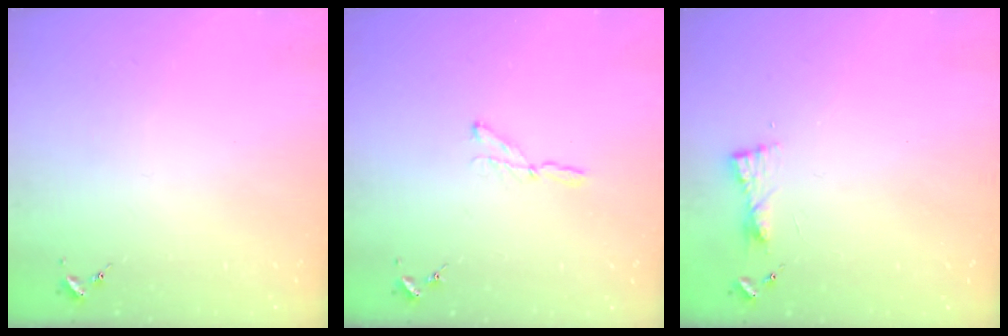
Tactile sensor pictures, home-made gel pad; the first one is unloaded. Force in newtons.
{"total": 3.9, "press": 3.8, "slide": 0.4}
{"total": 4.5, "press": 4.5, "slide": 0.7}